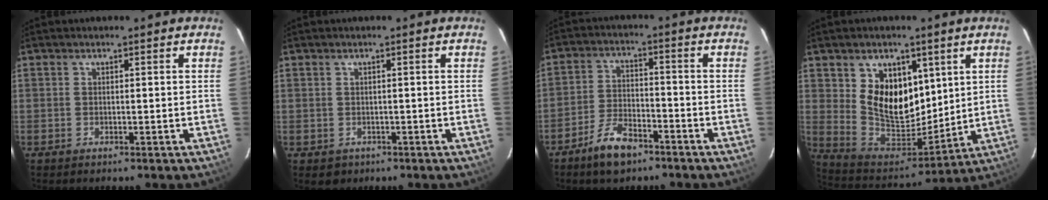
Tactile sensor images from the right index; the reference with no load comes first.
{"total": 2.2, "force": [-0.4, 2.1, 0.3], "torque": [-0.004, 0.000, 0.001]}
{"total": 8.0, "force": [-5.7, 3.4, 4.4], "torque": [-0.101, 0.005, -0.103]}
{"total": 14.7, "force": [5.3, 10.2, 9.1], "torque": [-0.168, -0.005, 0.117]}